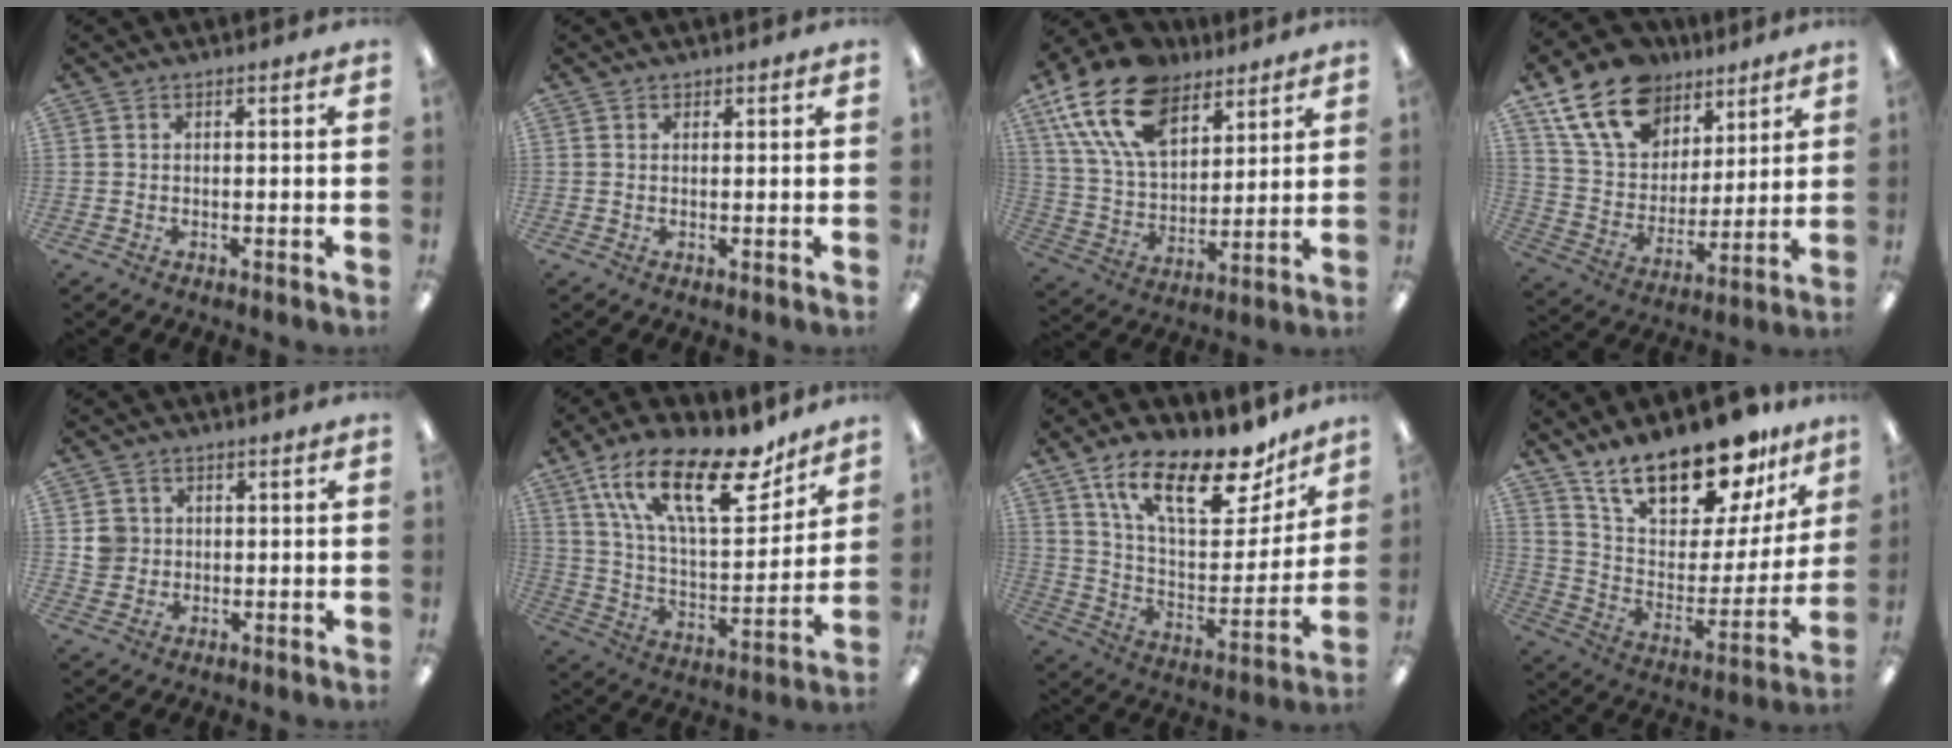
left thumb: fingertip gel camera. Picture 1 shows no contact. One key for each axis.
{"total": 0.8, "fx": 0.7, "fy": 0.4, "fz": 0.0, "tx": 0.000, "ty": 0.001, "tz": 0.013}
{"total": 19.6, "fx": 11.9, "fy": 11.3, "fz": 10.7, "tx": -0.222, "ty": -0.051, "tz": 0.217}
{"total": 19.1, "fx": 12.2, "fy": 12.1, "fz": 8.2, "tx": -0.160, "ty": -0.053, "tz": 0.230}
{"total": 4.7, "fx": 0.9, "fy": 4.5, "fz": 0.8, "tx": -0.011, "ty": 0.004, "tz": 0.015}
{"total": 23.9, "fx": 14.6, "fy": 9.4, "fz": 16.3, "tx": -0.276, "ty": -0.071, "tz": 0.251}
{"total": 22.2, "fx": 14.6, "fy": 8.9, "fz": 14.2, "tx": -0.229, "ty": -0.084, "tz": 0.250}
{"total": 22.8, "fx": 17.9, "fy": 8.4, "fz": 11.2, "tx": -0.182, "ty": -0.118, "tz": 0.312}